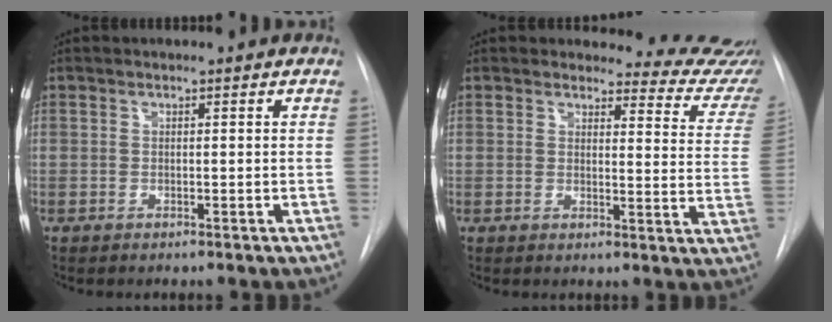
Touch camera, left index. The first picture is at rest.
{"total": 12.3, "force": [12.2, 1.6, 0.2], "torque": [0.033, -0.104, 0.099]}